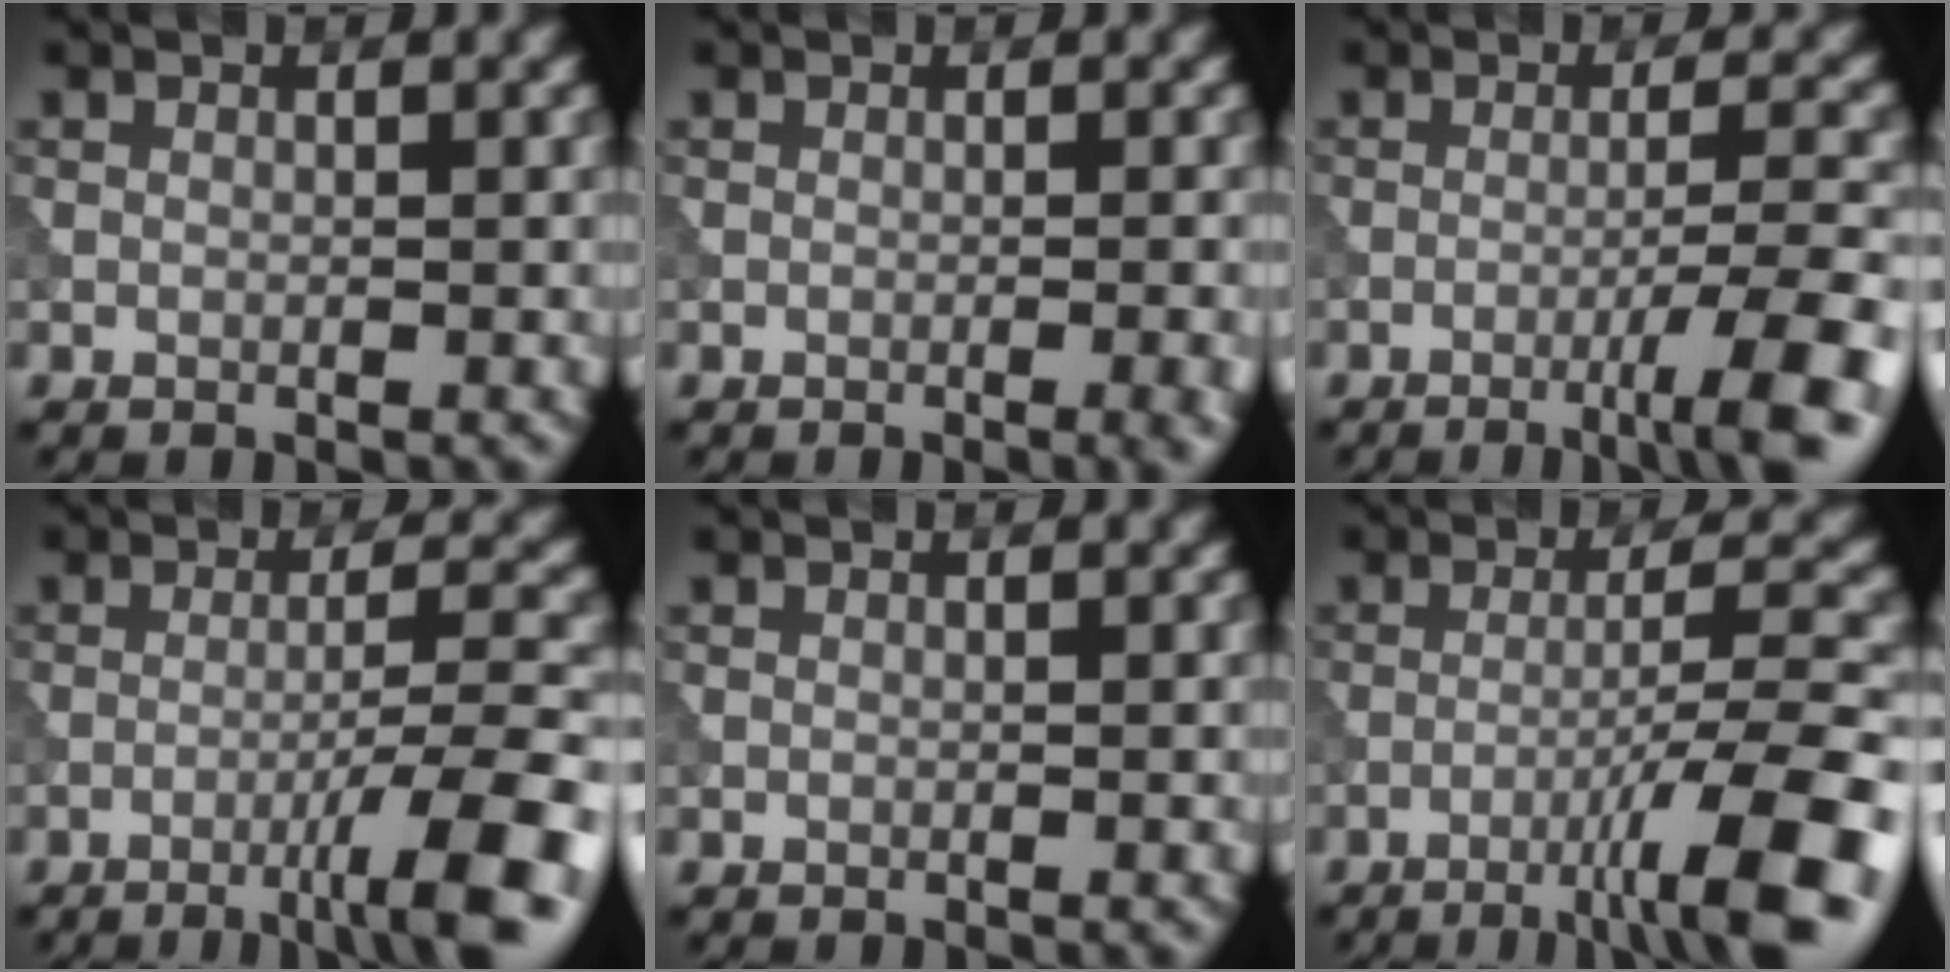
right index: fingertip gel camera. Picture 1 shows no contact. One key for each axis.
{"total": 2.0, "fx": -0.7, "fy": 0.5, "fz": 1.9, "tx": -0.017, "ty": 0.001, "tz": -0.010}
{"total": 6.7, "fx": -3.2, "fy": 0.8, "fz": 5.9, "tx": -0.082, "ty": 0.006, "tz": -0.053}
{"total": 8.0, "fx": -4.0, "fy": 0.9, "fz": 6.9, "tx": -0.096, "ty": 0.014, "tz": -0.064}
{"total": 0.0}
{"total": 10.0, "fx": -5.2, "fy": 1.3, "fz": 8.5, "tx": -0.118, "ty": 0.017, "tz": -0.082}